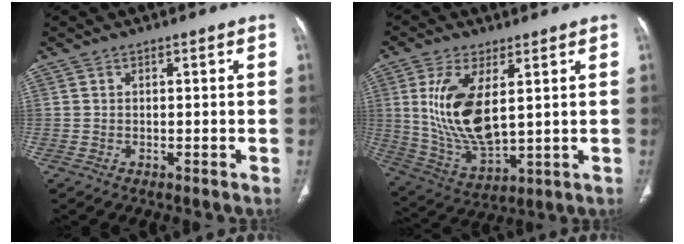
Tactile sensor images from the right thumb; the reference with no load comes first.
{"total": 14.8, "force": [3.3, 6.8, 12.8], "torque": [-0.254, -0.024, 0.081]}